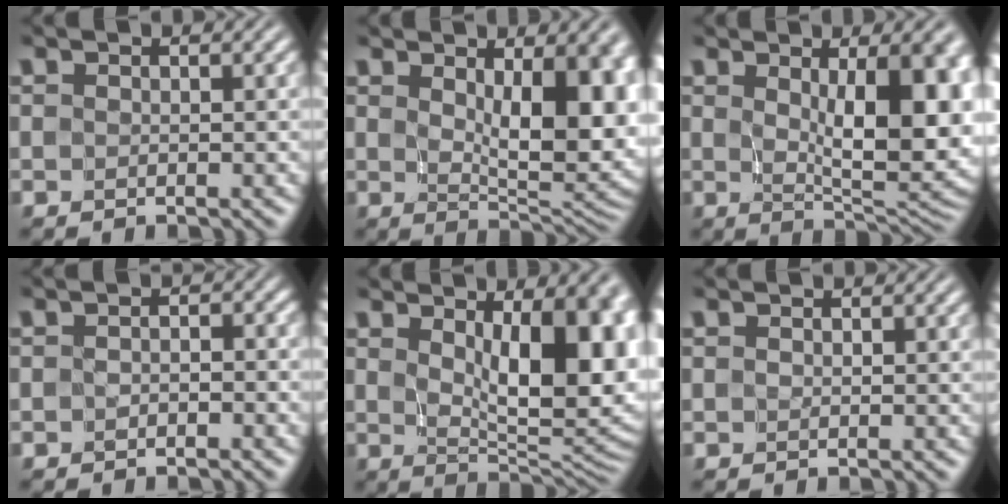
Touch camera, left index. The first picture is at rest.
{"total": 10.7, "force": [1.9, 4.7, 9.5], "torque": [-0.114, -0.005, 0.035]}
{"total": 11.6, "force": [1.8, 4.6, 10.5], "torque": [-0.119, -0.004, 0.032]}
{"total": 1.1, "force": [-0.9, 0.5, 0.3], "torque": [-0.007, -0.004, -0.018]}
{"total": 12.5, "force": [2.9, 5.5, 10.8], "torque": [-0.106, 0.004, 0.040]}
{"total": 0.0}